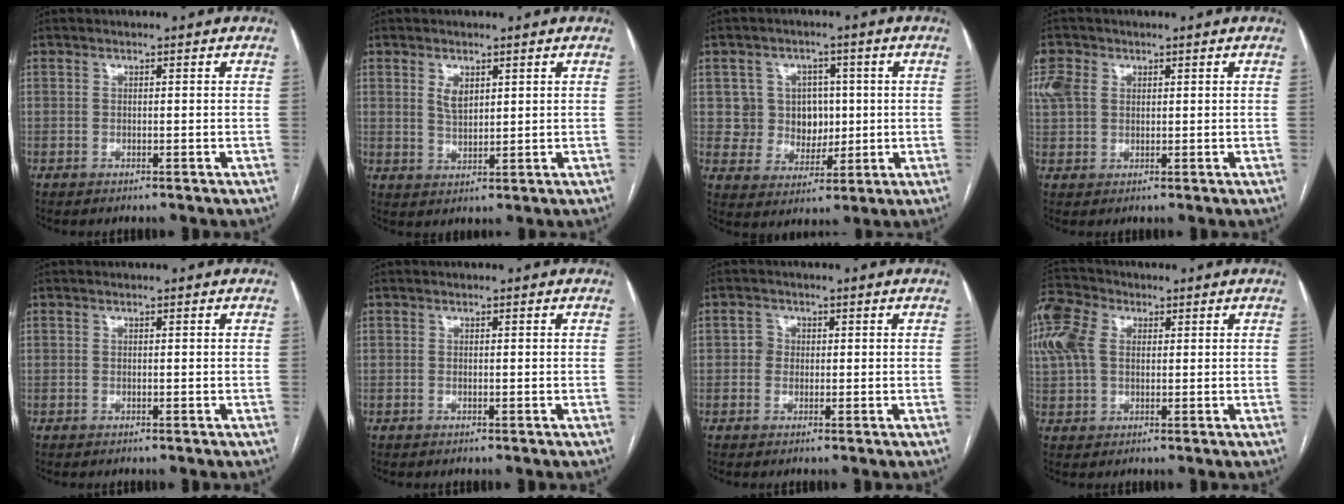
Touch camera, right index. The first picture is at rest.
{"total": 3.1, "force": [1.5, 1.6, 2.2], "torque": [-0.044, -0.002, 0.034]}
{"total": 7.2, "force": [1.4, 6.8, 1.8], "torque": [-0.025, 0.023, 0.036]}
{"total": 4.4, "force": [1.7, 3.5, 2.2], "torque": [-0.071, 0.017, 0.038]}
{"total": 0.0}
{"total": 0.0}
{"total": 1.8, "force": [0.2, 1.7, 0.5], "torque": [-0.007, 0.005, 0.004]}
{"total": 13.5, "force": [4.3, 9.7, 8.4], "torque": [-0.239, 0.047, 0.081]}